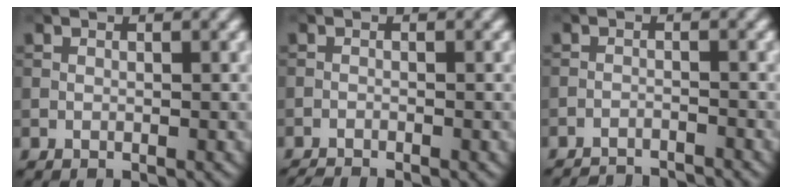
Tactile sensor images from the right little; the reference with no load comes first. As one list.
[{"total": 1.7, "force": [-1.6, 0.0, 0.5], "torque": [-0.010, -0.004, -0.034]}, {"total": 5.6, "force": [-5.5, 0.8, 1.0], "torque": [-0.016, -0.008, -0.082]}]